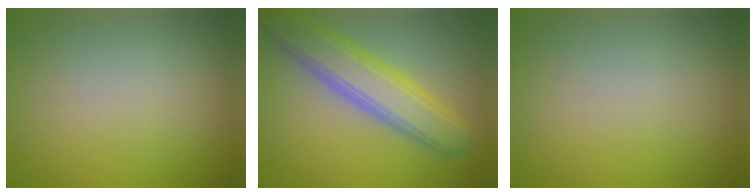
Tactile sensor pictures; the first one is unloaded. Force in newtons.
{"total": 6.5, "press": 6.5, "slide": 0.3}
{"total": 0.0}